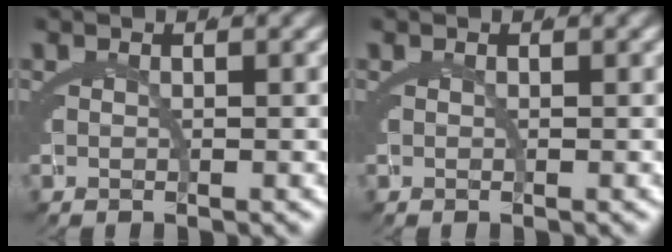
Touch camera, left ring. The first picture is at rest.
{"total": 0.0}